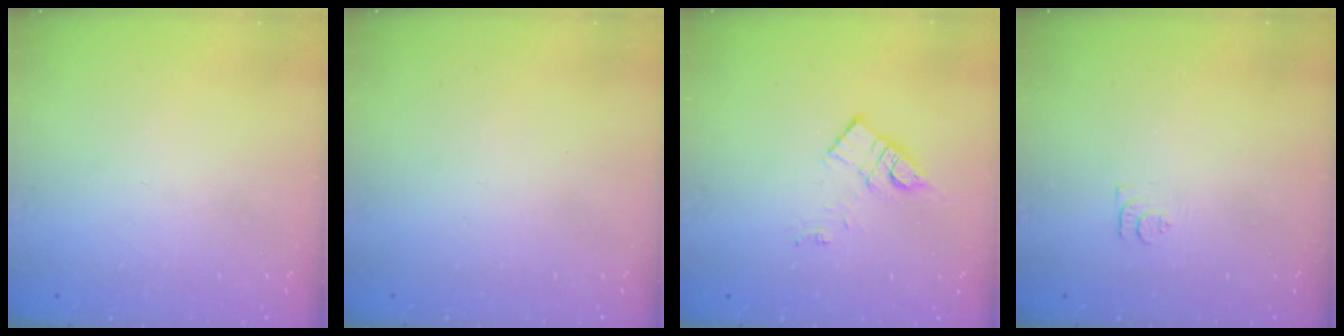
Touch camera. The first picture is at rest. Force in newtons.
{"total": 1.6, "press": 1.6, "slide": 0.1}
{"total": 10.4, "press": 10.4, "slide": 0.6}
{"total": 3.7, "press": 3.6, "slide": 0.5}